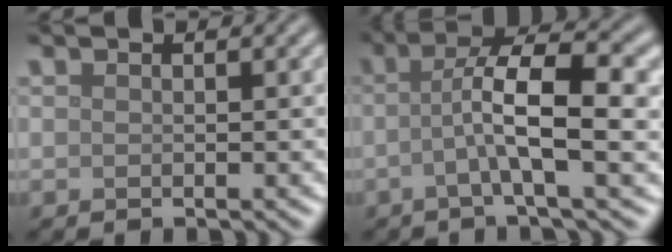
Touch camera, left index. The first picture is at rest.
{"total": 6.9, "force": [-0.4, 1.4, 6.7], "torque": [-0.114, 0.013, -0.013]}